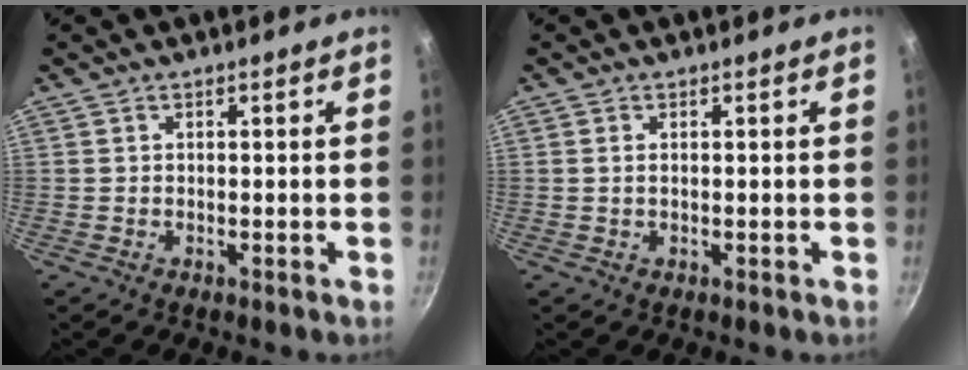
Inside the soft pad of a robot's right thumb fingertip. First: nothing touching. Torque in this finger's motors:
{"motor_torque": [-0.47, -0.25, -0.26, 0.02, -0.03]}